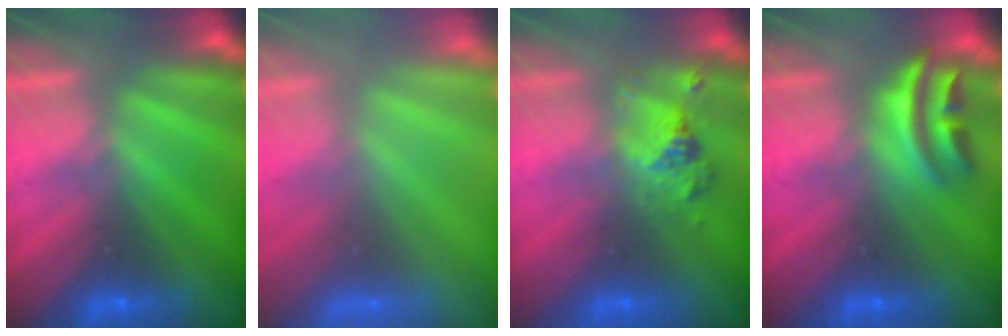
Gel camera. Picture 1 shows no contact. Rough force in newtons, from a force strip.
{"total": 8.6}
{"total": 2.4}
{"total": 2.9}